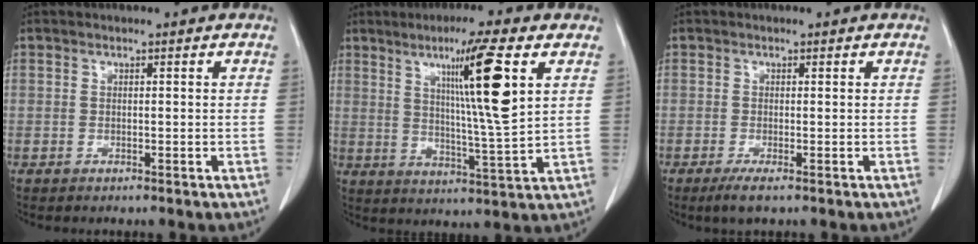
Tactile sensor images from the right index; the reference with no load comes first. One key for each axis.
{"total": 12.0, "fx": 4.6, "fy": -1.1, "fz": 11.0, "tx": -0.182, "ty": -0.007, "tz": 0.079}
{"total": 2.2, "fx": -1.2, "fy": 0.1, "fz": 1.8, "tx": -0.034, "ty": -0.008, "tz": -0.021}